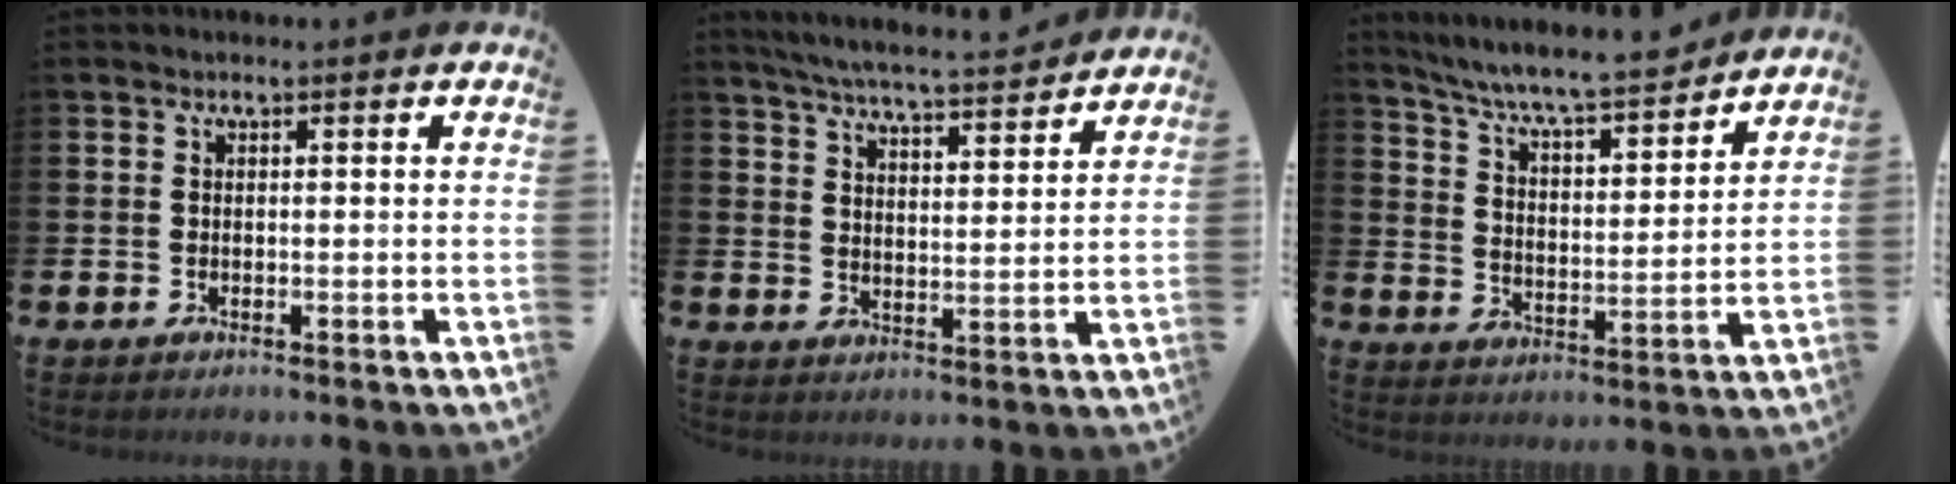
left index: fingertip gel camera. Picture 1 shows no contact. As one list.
[{"total": 6.1, "force": [5.9, 0.1, 1.6], "torque": [-0.047, -0.044, 0.102]}, {"total": 7.7, "force": [7.2, 0.6, 2.5], "torque": [-0.083, -0.054, 0.125]}]